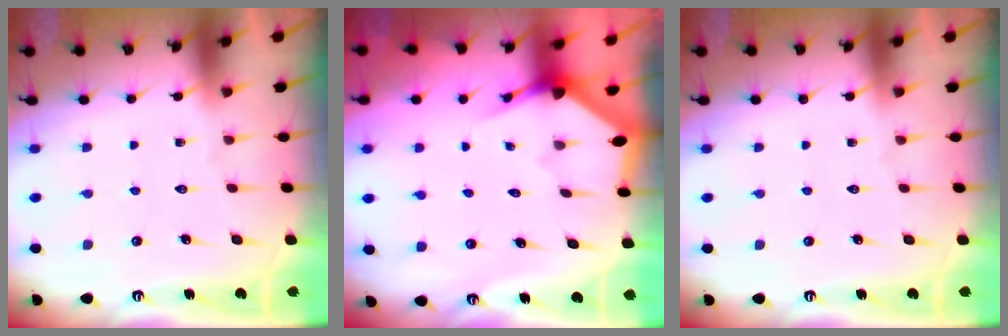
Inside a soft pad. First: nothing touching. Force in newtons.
{"total": 3.1, "press": 3.1, "slide": 0.2}
{"total": 0.0}